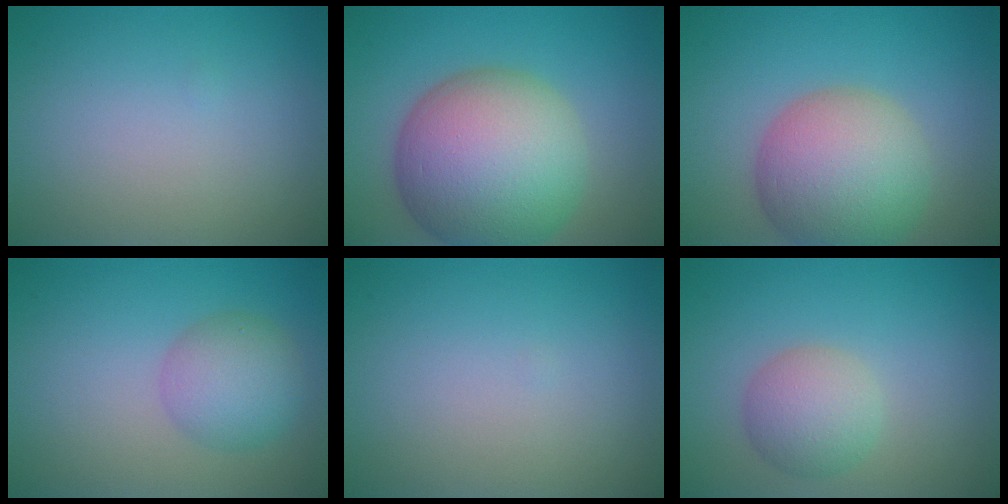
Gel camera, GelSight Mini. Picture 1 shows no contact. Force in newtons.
{"total": 13.5, "press": 13.5, "slide": 0.2}
{"total": 9.1, "press": 9.1, "slide": 0.6}
{"total": 4.0, "press": 4.0, "slide": 0.1}
{"total": 0.0}
{"total": 3.5, "press": 3.5, "slide": 0.1}